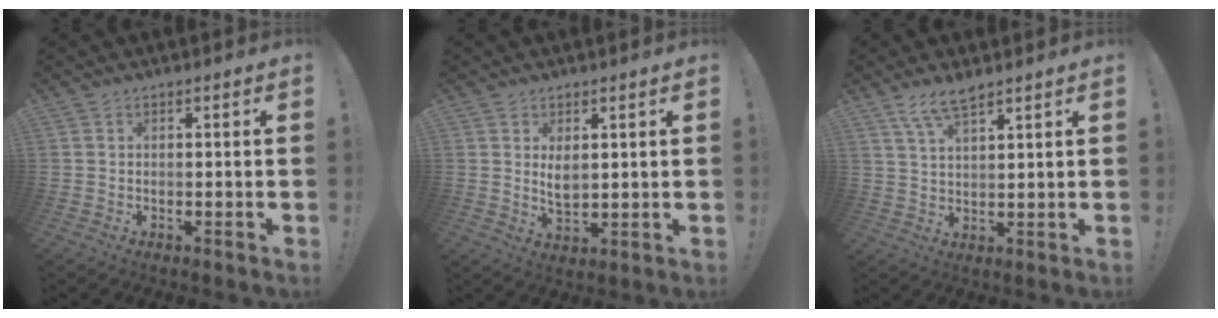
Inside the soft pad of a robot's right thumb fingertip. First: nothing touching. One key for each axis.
{"total": 4.5, "fx": 1.9, "fy": 2.3, "fz": 3.4, "tx": -0.040, "ty": -0.016, "tz": 0.031}
{"total": 6.4, "fx": 4.8, "fy": 1.6, "fz": 3.9, "tx": -0.083, "ty": -0.018, "tz": 0.090}